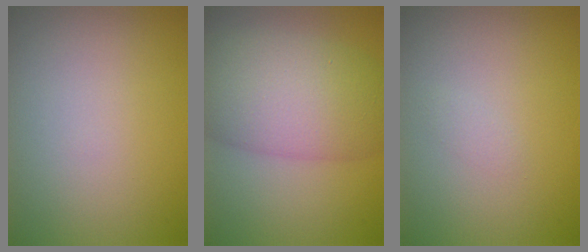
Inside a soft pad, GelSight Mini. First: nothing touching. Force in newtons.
{"total": 8.7, "press": 8.7, "slide": 0.5}
{"total": 0.5, "press": 0.5, "slide": 0.0}